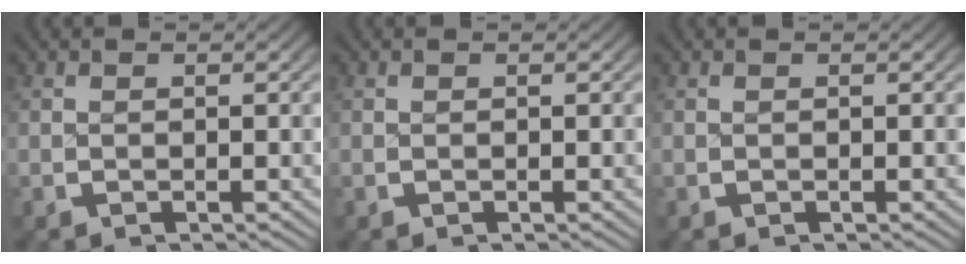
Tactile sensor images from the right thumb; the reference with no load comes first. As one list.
[{"total": 0.0}, {"total": 0.0}]